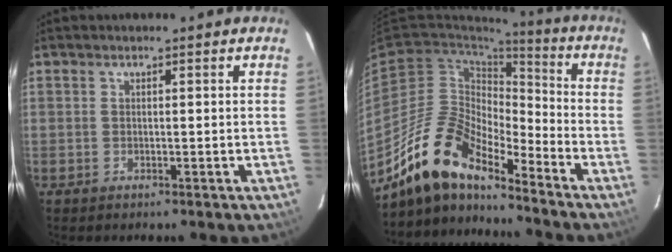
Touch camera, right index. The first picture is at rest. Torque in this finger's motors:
{"motor_torque": [0.46, -0.62, 0.64, 0.17]}